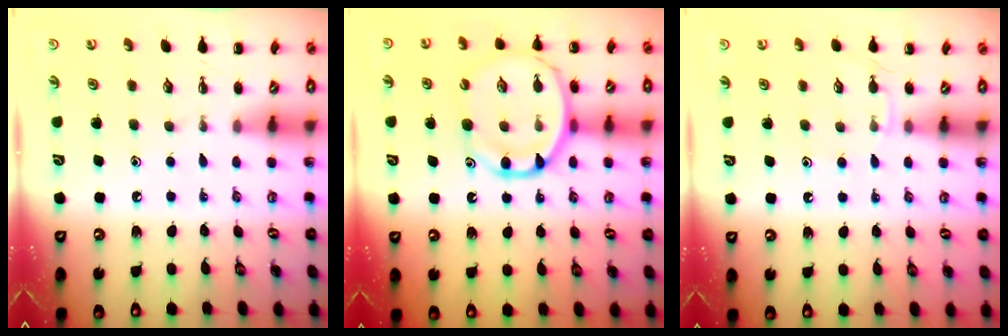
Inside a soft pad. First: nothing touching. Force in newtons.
{"total": 14.3, "press": 13.9, "slide": 3.3}
{"total": 4.1, "press": 4.0, "slide": 1.2}